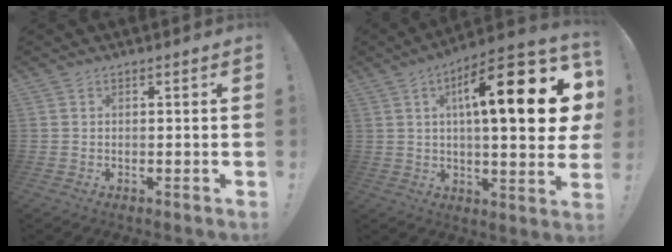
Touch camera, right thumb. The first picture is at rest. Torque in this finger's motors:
{"motor_torque": [1.11, 3.22, 1.48, 1.29, 0.26]}